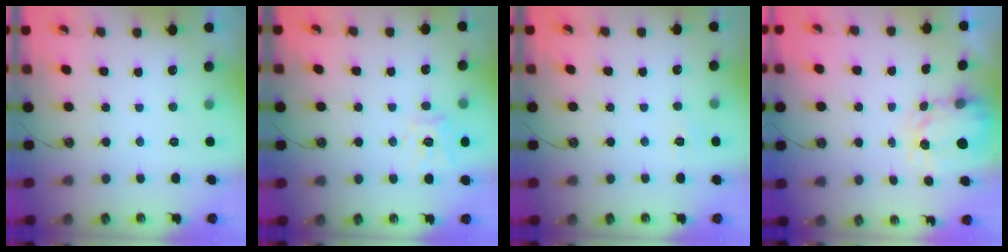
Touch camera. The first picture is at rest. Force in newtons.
{"total": 11.5, "press": 11.4, "slide": 1.5}
{"total": 4.8, "press": 4.8, "slide": 0.6}
{"total": 3.4, "press": 3.4, "slide": 0.3}